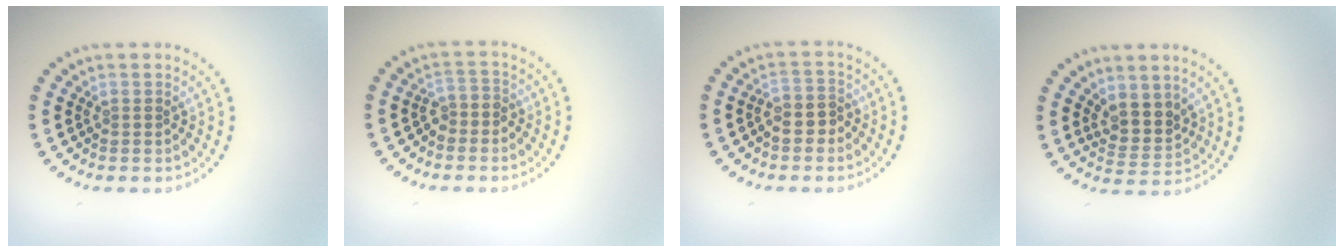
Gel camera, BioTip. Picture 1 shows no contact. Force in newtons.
{"total": 1.7, "press": 1.3, "slide": 1.0}
{"total": 2.2, "press": 2.1, "slide": 0.7}
{"total": 2.9, "press": 2.4, "slide": 1.6}